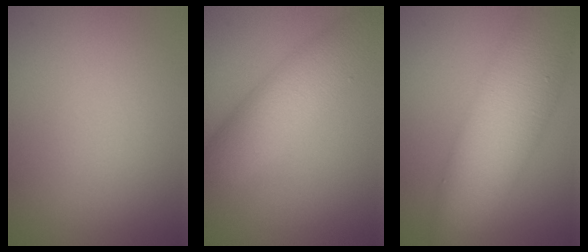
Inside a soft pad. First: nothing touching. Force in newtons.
{"total": 5.7, "press": 5.7, "slide": 0.2}
{"total": 10.0, "press": 10.0, "slide": 0.3}